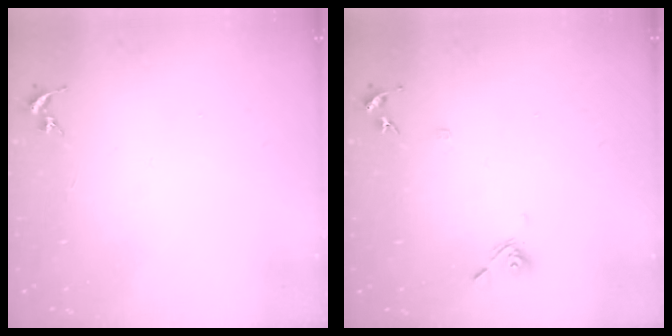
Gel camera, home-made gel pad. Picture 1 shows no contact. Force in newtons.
{"total": 7.5, "press": 7.3, "slide": 1.6}